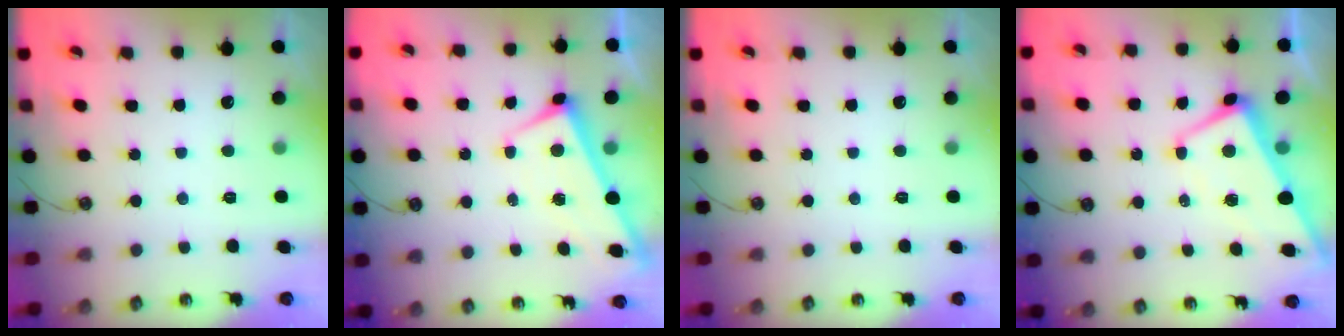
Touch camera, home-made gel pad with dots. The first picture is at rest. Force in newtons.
{"total": 1.0, "press": 1.0, "slide": 0.1}
{"total": 0.0}
{"total": 0.9, "press": 0.1, "slide": 0.8}